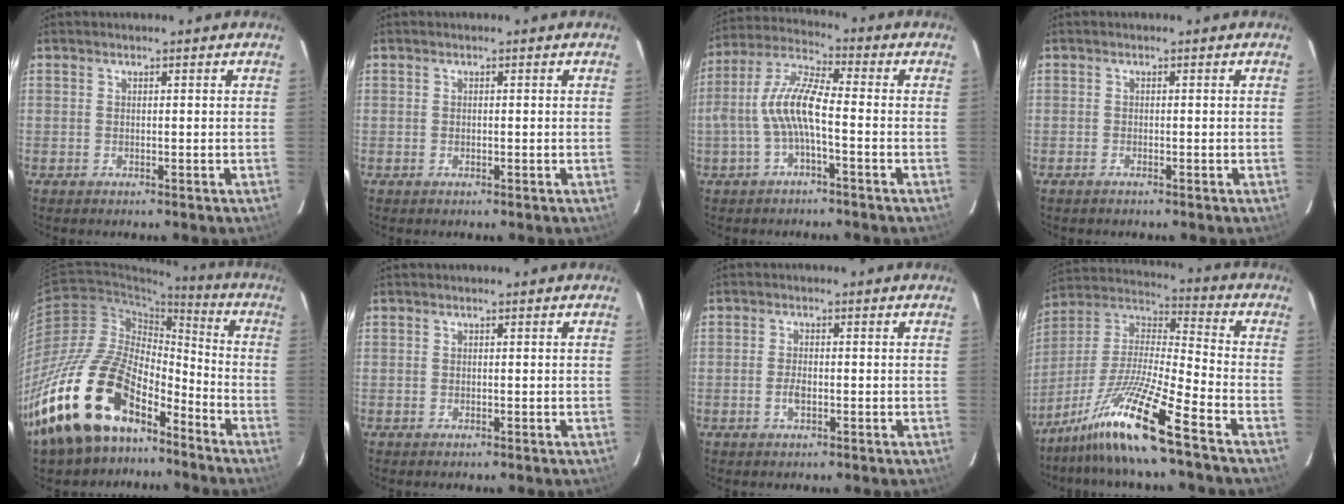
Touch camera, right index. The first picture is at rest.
{"total": 0.0}
{"total": 9.1, "force": [-2.1, 2.2, 8.6], "torque": [-0.190, 0.014, -0.038]}
{"total": 0.6, "force": [-0.6, 0.2, 0.3], "torque": [-0.008, -0.001, -0.013]}
{"total": 26.6, "force": [-18.1, 12.2, 15.3], "torque": [-0.316, -0.009, -0.318]}
{"total": 0.0}
{"total": 2.4, "force": [-0.8, 1.1, 2.0], "torque": [-0.041, 0.000, -0.016]}
{"total": 15.8, "force": [-10.9, 0.0, 11.4], "torque": [-0.232, -0.007, -0.214]}